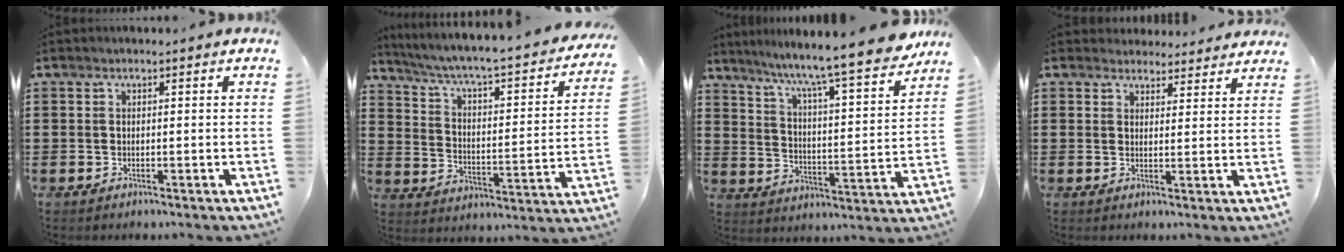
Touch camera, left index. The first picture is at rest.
{"total": 3.9, "force": [3.1, 0.1, 2.5], "torque": [-0.066, -0.039, 0.039]}
{"total": 8.6, "force": [7.6, -0.6, 4.1], "torque": [-0.095, -0.067, 0.116]}
{"total": 3.5, "force": [3.4, 0.8, 0.1], "torque": [-0.004, -0.012, 0.063]}